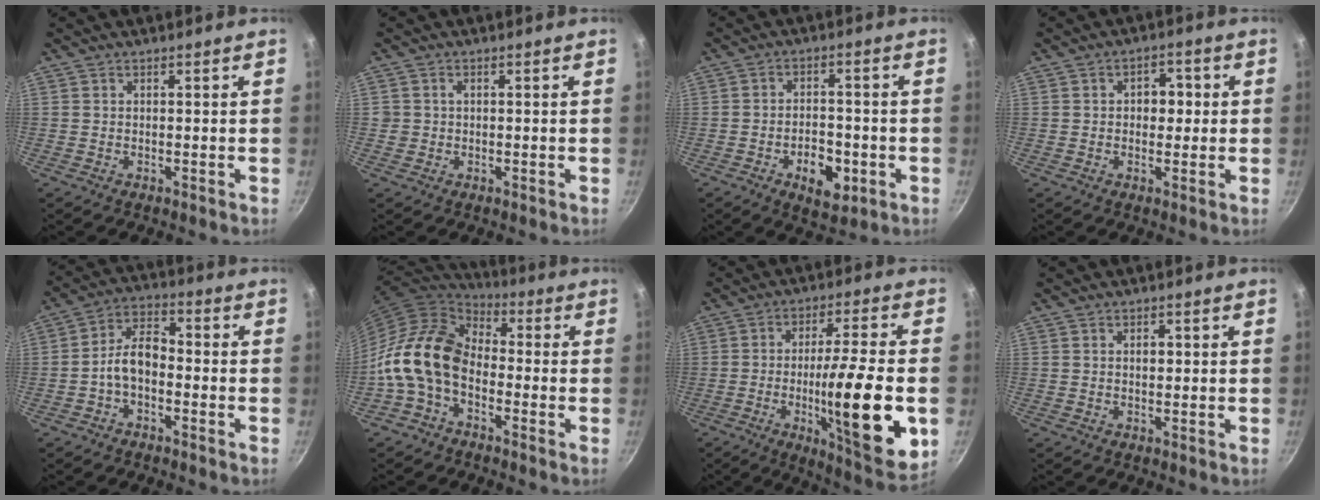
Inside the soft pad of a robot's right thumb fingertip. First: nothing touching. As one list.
[{"total": 1.4, "force": [0.1, 1.3, 0.5], "torque": [-0.004, 0.006, 0.003]}, {"total": 8.3, "force": [-3.1, 4.7, 6.1], "torque": [-0.071, 0.015, -0.042]}, {"total": 5.0, "force": [0.5, 3.7, 3.3], "torque": [-0.013, 0.006, 0.001]}, {"total": 9.5, "force": [-3.0, 5.6, 7.0], "torque": [-0.117, 0.051, -0.071]}, {"total": 14.7, "force": [-3.5, 10.0, 10.2], "torque": [-0.168, 0.047, -0.093]}, {"total": 20.3, "force": [-4.3, 3.6, 19.5], "torque": [-0.294, 0.010, -0.063]}, {"total": 1.7, "force": [0.3, 1.1, 1.3], "torque": [-0.013, 0.002, 0.003]}]